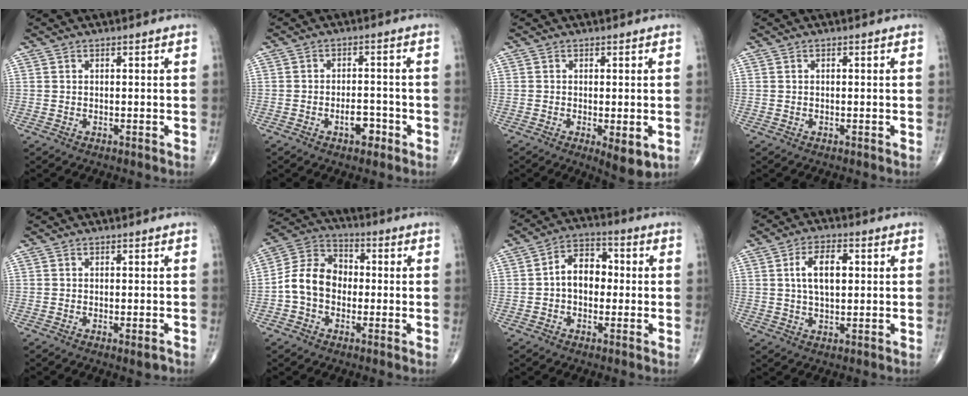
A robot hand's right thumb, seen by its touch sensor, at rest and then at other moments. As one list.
[{"total": 4.1, "force": [-2.1, 2.1, 2.8], "torque": [-0.031, 0.016, -0.031]}, {"total": 5.4, "force": [-1.6, 2.0, 4.8], "torque": [-0.069, -0.015, -0.019]}, {"total": 0.0}, {"total": 1.7, "force": [-0.8, 0.5, 1.4], "torque": [-0.016, -0.003, -0.010]}, {"total": 10.6, "force": [-1.4, 8.3, 6.4], "torque": [-0.104, 0.040, -0.040]}, {"total": 8.1, "force": [-0.1, 5.6, 5.8], "torque": [-0.072, 0.024, -0.015]}, {"total": 7.8, "force": [1.5, 4.0, 6.4], "torque": [-0.106, 0.004, 0.024]}]